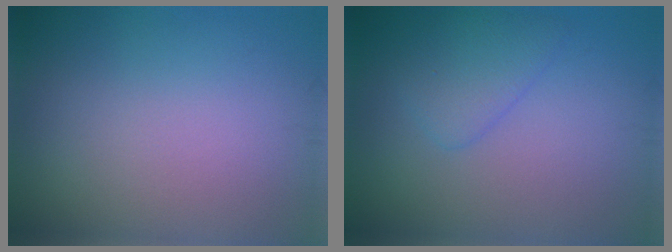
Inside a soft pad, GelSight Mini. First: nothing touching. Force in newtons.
{"total": 2.6, "press": 2.6, "slide": 0.0}